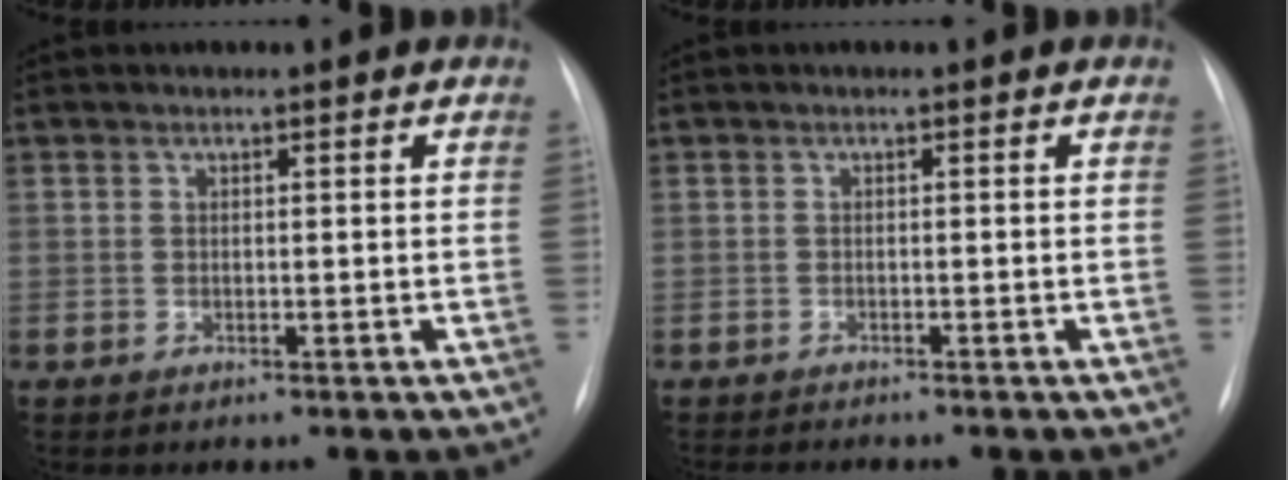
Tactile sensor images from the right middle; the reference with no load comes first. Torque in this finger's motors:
{"motor_torque": [0.04, -0.04, 0.00, 0.00]}